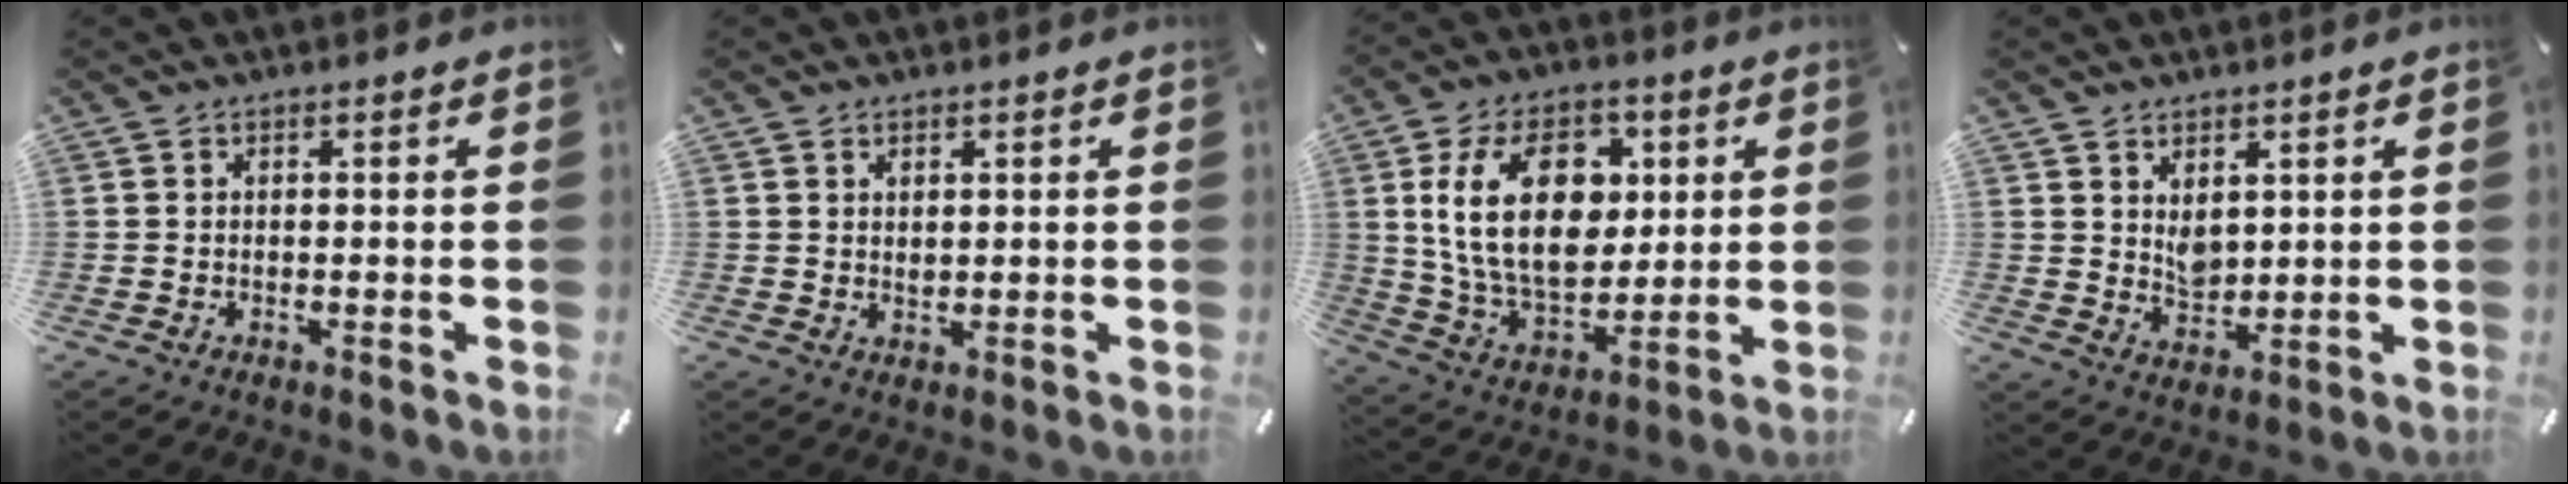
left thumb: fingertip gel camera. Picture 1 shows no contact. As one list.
[{"total": 1.4, "force": [1.0, 0.8, 0.3], "torque": [0.002, -0.003, 0.018]}, {"total": 20.7, "force": [4.4, 14.0, 14.6], "torque": [-0.288, 0.004, 0.074]}, {"total": 4.9, "force": [2.9, 3.7, 1.6], "torque": [-0.024, -0.015, 0.053]}]